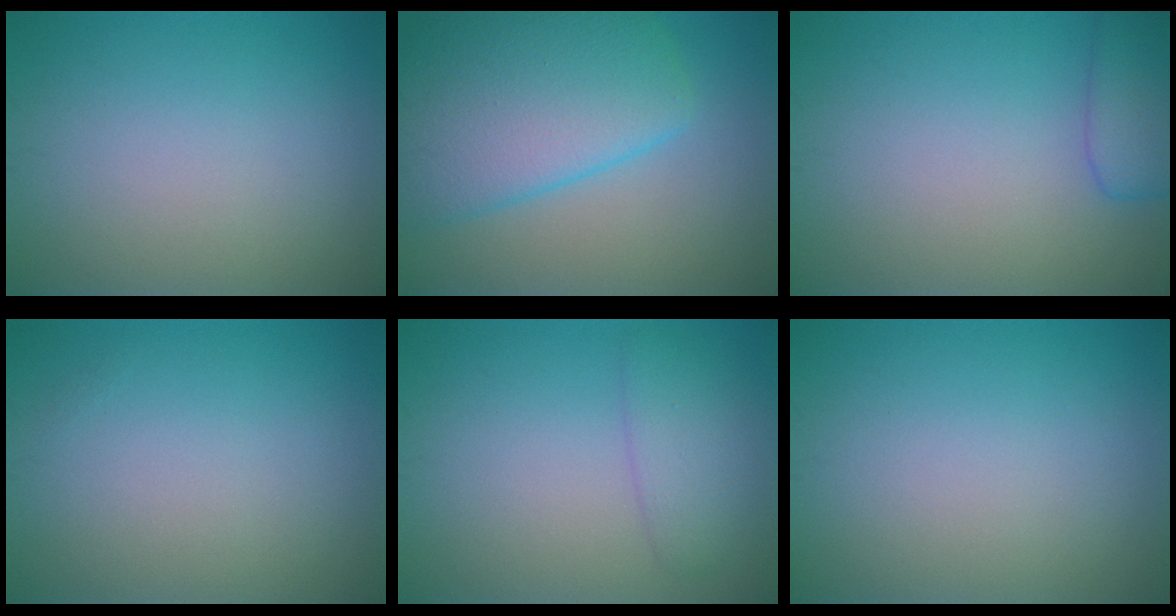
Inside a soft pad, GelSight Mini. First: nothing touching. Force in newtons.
{"total": 9.1, "press": 9.1, "slide": 0.3}
{"total": 3.3, "press": 3.3, "slide": 0.3}
{"total": 0.0}
{"total": 2.7, "press": 2.7, "slide": 0.2}
{"total": 0.0}